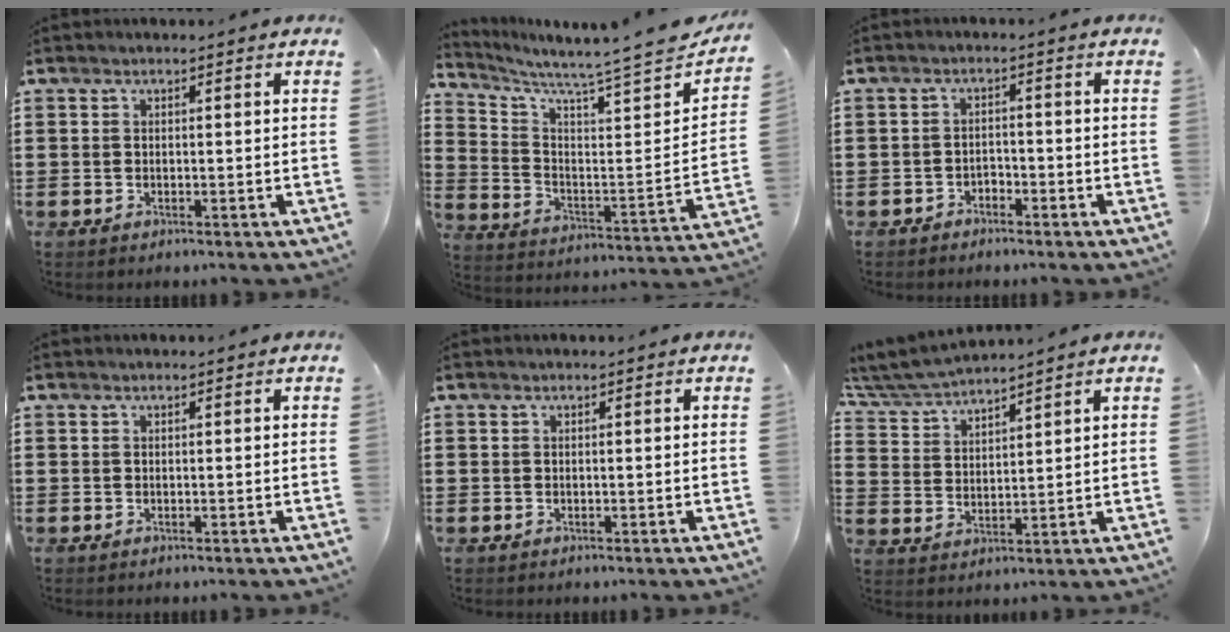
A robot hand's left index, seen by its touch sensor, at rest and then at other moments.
{"total": 6.4, "force": [6.0, -0.5, 2.1], "torque": [-0.064, -0.069, 0.094]}
{"total": 2.2, "force": [-2.1, 0.6, -0.1], "torque": [-0.007, 0.000, -0.047]}
{"total": 0.0}
{"total": 0.0}
{"total": 5.3, "force": [5.2, 0.0, 1.1], "torque": [-0.043, -0.025, 0.093]}